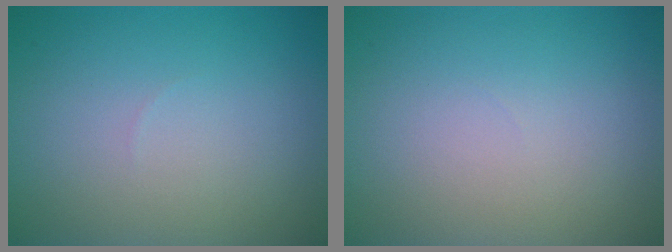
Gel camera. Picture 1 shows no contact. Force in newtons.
{"total": 0.0}